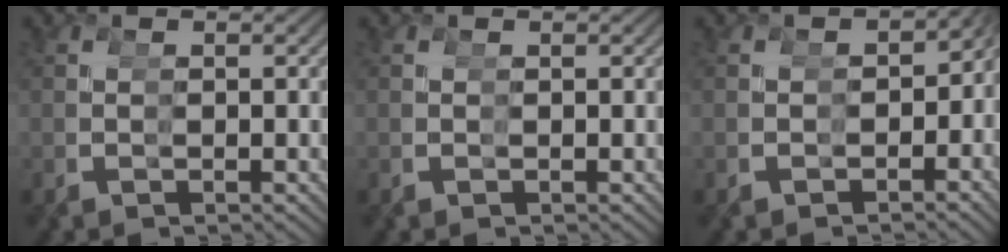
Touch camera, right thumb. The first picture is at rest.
{"total": 0.0}
{"total": 2.7, "force": [-0.9, 2.4, 0.9], "torque": [-0.004, -0.003, -0.010]}